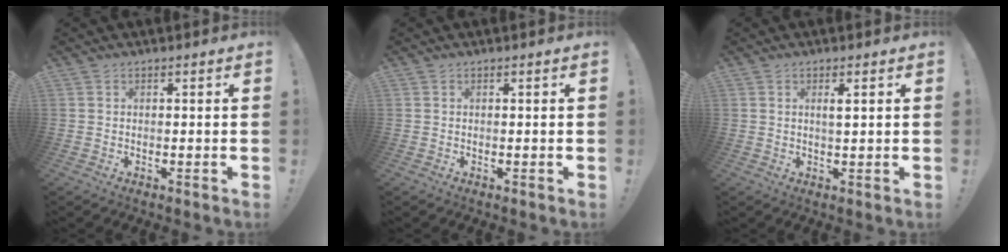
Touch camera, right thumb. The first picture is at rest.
{"total": 0.0}
{"total": 2.1, "force": [0.7, 0.1, 2.0], "torque": [-0.027, -0.008, 0.008]}